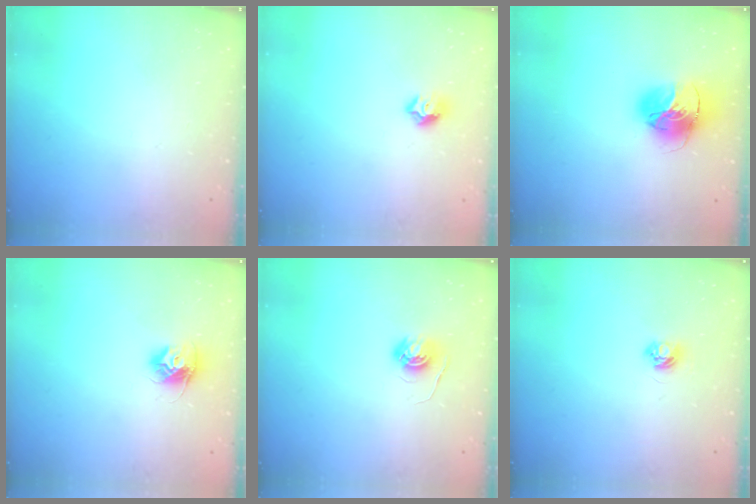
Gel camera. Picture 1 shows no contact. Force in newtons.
{"total": 8.2, "press": 8.1, "slide": 1.0}
{"total": 16.4, "press": 16.4, "slide": 1.6}
{"total": 9.5, "press": 9.5, "slide": 0.2}
{"total": 4.6, "press": 4.6, "slide": 0.4}
{"total": 3.6, "press": 3.6, "slide": 0.5}